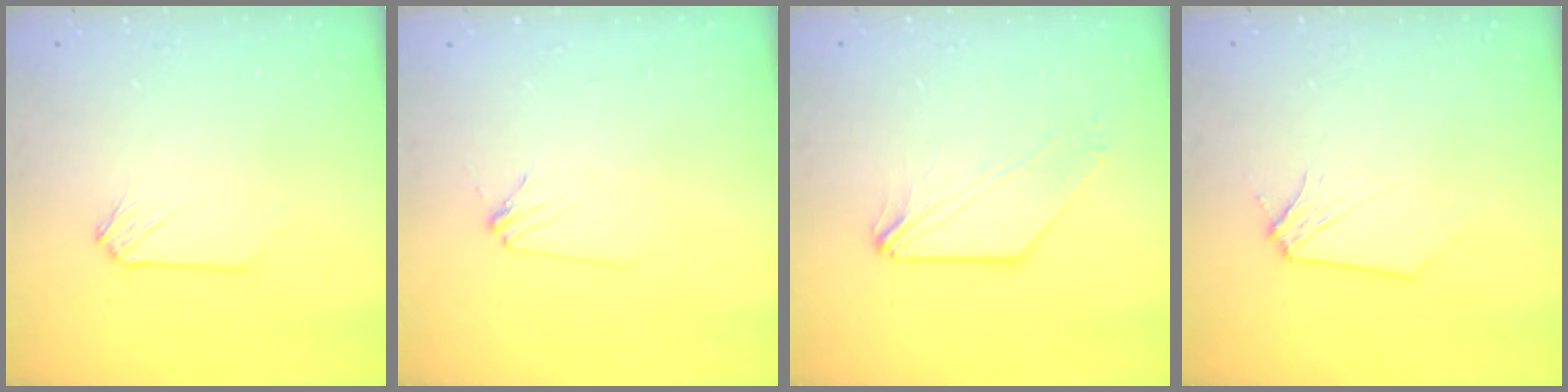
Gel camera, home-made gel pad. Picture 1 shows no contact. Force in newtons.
{"total": 2.7, "press": 2.6, "slide": 0.4}
{"total": 1.6, "press": 1.6, "slide": 0.4}
{"total": 0.0}